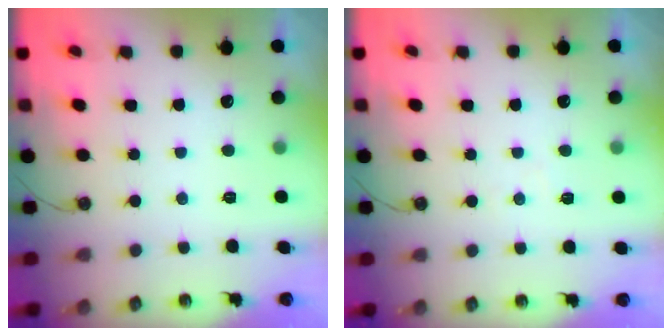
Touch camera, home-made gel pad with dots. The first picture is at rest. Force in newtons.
{"total": 4.0, "press": 3.9, "slide": 0.6}